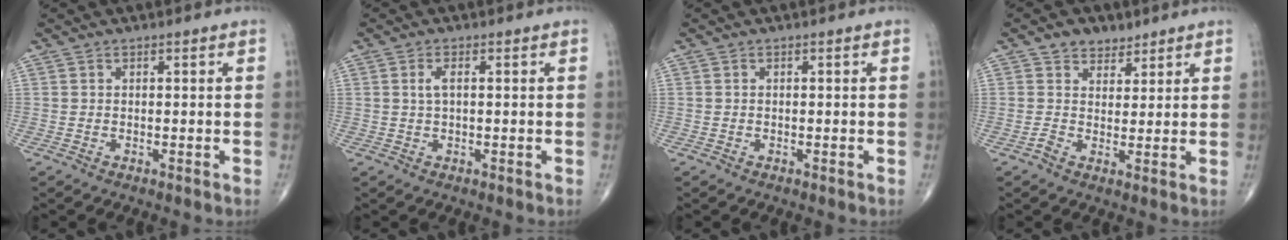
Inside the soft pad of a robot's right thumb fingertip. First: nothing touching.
{"total": 2.0, "force": [0.3, 0.7, 1.8], "torque": [-0.042, 0.003, 0.007]}
{"total": 0.0}
{"total": 4.1, "force": [2.5, 3.0, 1.4], "torque": [0.000, -0.011, 0.038]}